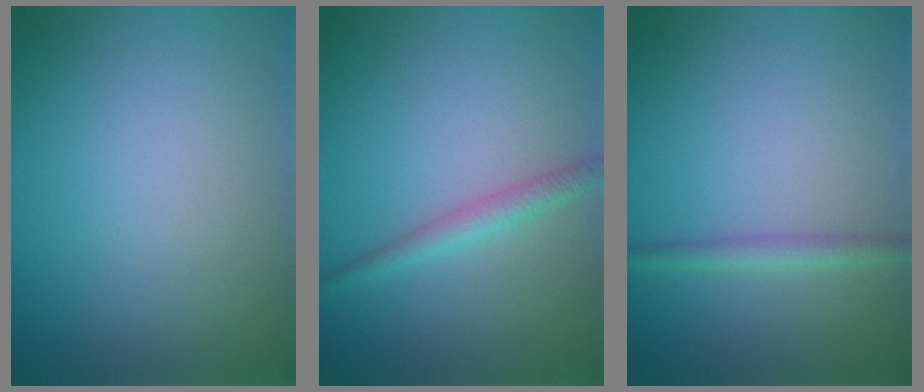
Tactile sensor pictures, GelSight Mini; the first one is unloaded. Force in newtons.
{"total": 1.9, "press": 1.9, "slide": 0.1}
{"total": 1.7, "press": 1.7, "slide": 0.1}